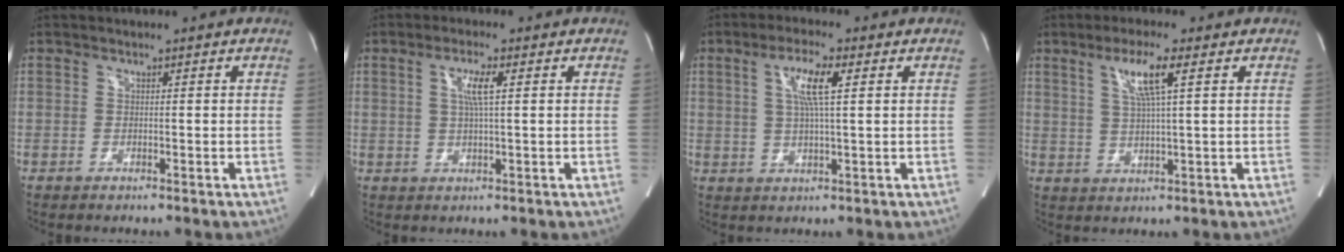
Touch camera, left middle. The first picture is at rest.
{"total": 4.0, "force": [1.1, 0.1, 3.9], "torque": [-0.071, 0.000, 0.020]}
{"total": 6.4, "force": [2.0, 0.4, 6.1], "torque": [-0.117, 0.005, 0.037]}
{"total": 6.2, "force": [2.7, -0.1, 5.6], "torque": [-0.107, -0.001, 0.051]}